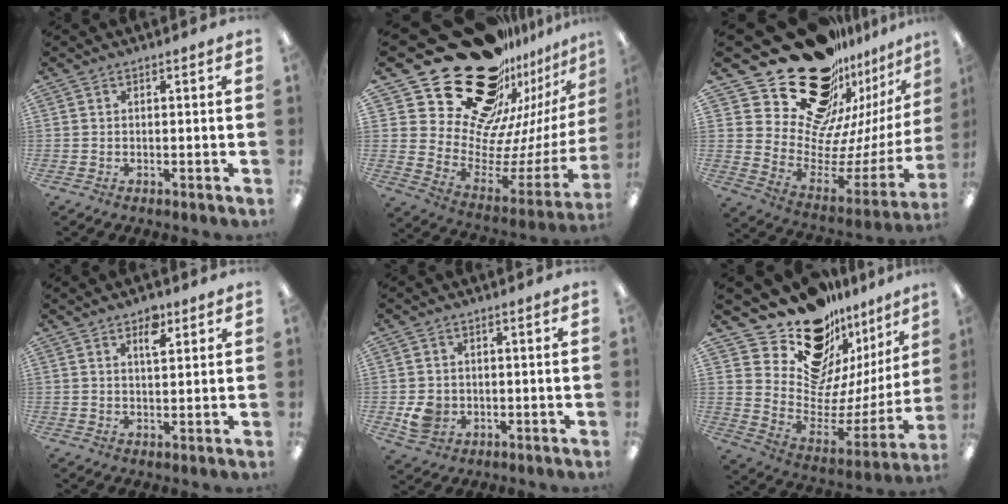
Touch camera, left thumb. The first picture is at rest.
{"total": 30.3, "force": [20.2, 16.1, 15.8], "torque": [-0.245, -0.180, 0.401]}
{"total": 27.3, "force": [18.1, 14.8, 14.2], "torque": [-0.222, -0.157, 0.354]}
{"total": 4.6, "force": [2.8, 2.1, 3.0], "torque": [-0.034, -0.009, 0.042]}
{"total": 4.9, "force": [-0.7, 4.5, 2.0], "torque": [-0.027, 0.002, -0.010]}
{"total": 19.8, "force": [16.6, 8.9, 6.1], "torque": [-0.097, -0.150, 0.303]}